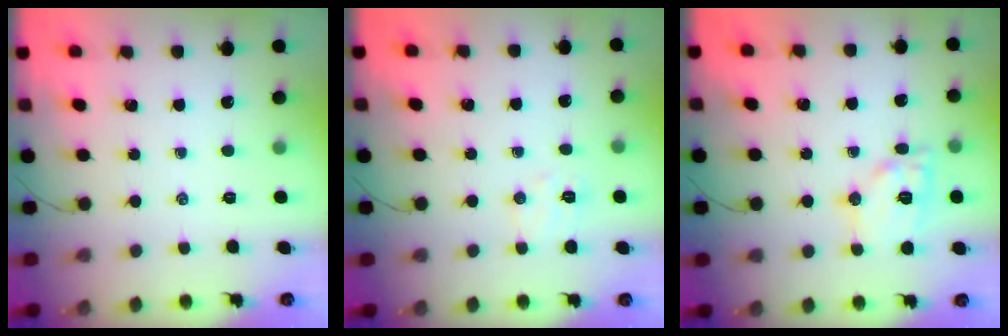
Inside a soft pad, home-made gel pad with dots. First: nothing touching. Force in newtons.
{"total": 5.0, "press": 4.9, "slide": 1.0}
{"total": 11.3, "press": 11.3, "slide": 0.7}